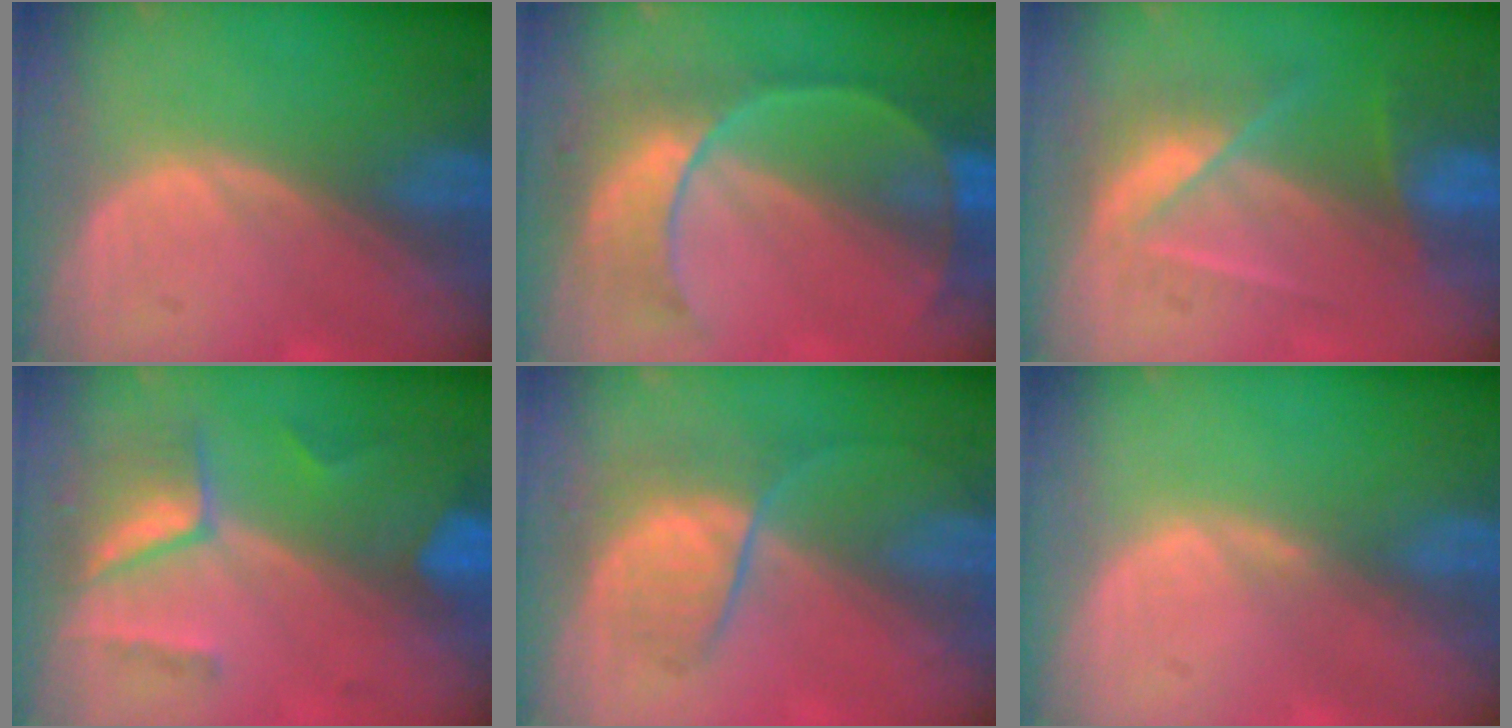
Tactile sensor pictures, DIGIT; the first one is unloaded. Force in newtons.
{"total": 8.4, "press": 8.2, "slide": 2.1}
{"total": 7.3, "press": 6.4, "slide": 3.5}
{"total": 7.3, "press": 6.5, "slide": 3.4}
{"total": 6.4, "press": 5.9, "slide": 2.3}
{"total": 0.7, "press": 0.7, "slide": 0.2}